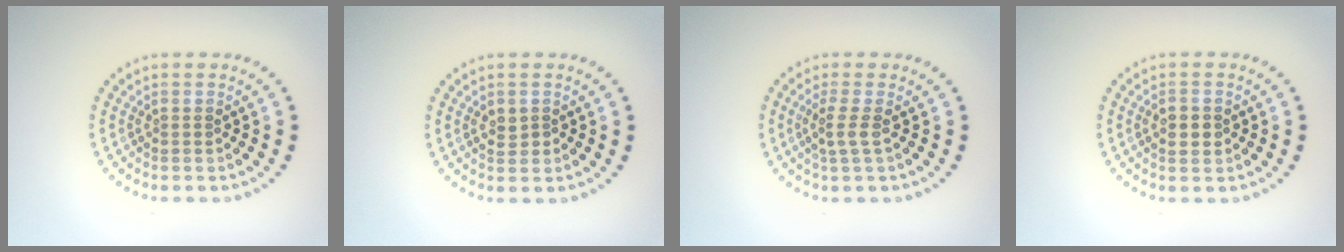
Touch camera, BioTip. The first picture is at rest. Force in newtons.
{"total": 1.3, "press": 1.3, "slide": 0.3}
{"total": 1.6, "press": 1.3, "slide": 1.0}
{"total": 2.2, "press": 2.2, "slide": 0.1}